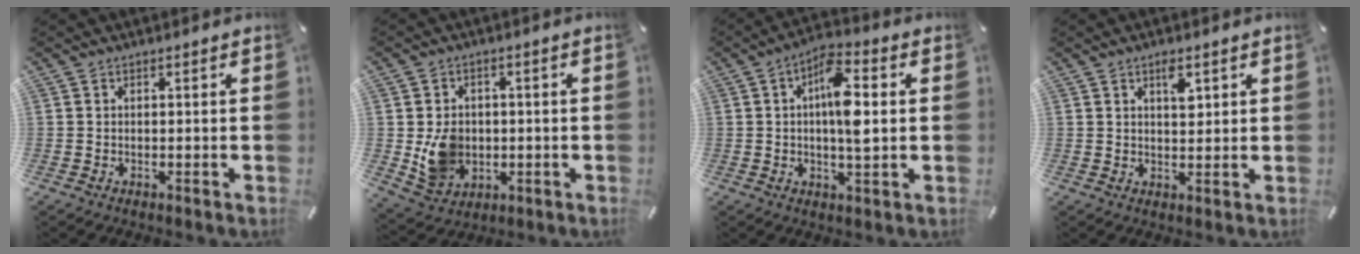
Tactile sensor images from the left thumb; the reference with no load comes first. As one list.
[{"total": 8.7, "force": [-0.5, 7.7, 4.0], "torque": [-0.082, 0.006, -0.006]}, {"total": 10.0, "force": [1.3, 3.8, 9.1], "torque": [-0.152, 0.000, 0.016]}, {"total": 3.9, "force": [1.8, 1.9, 2.8], "torque": [-0.029, -0.009, 0.024]}]